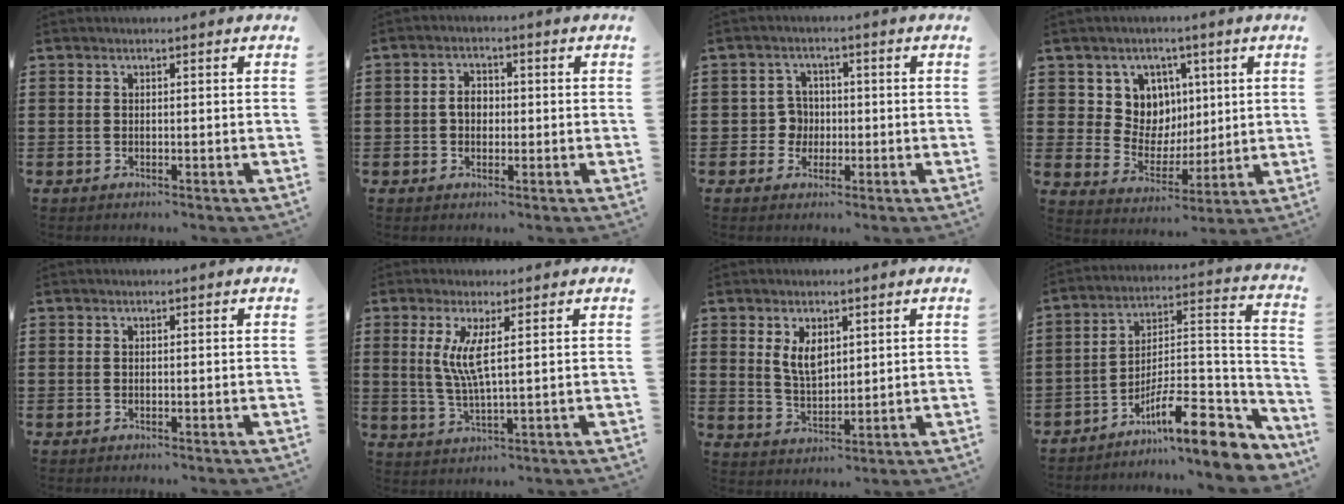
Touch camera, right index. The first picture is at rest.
{"total": 2.5, "force": [-0.2, 1.7, 1.8], "torque": [-0.037, 0.006, -0.004]}
{"total": 3.6, "force": [-0.6, 3.3, 1.5], "torque": [-0.039, 0.007, -0.013]}
{"total": 7.7, "force": [2.9, 7.0, 1.4], "torque": [-0.056, -0.016, 0.055]}
{"total": 0.0}
{"total": 5.7, "force": [1.6, 0.7, 5.4], "torque": [-0.123, -0.009, 0.021]}
{"total": 4.7, "force": [2.2, 2.4, 3.4], "torque": [-0.066, 0.003, 0.038]}
{"total": 11.8, "force": [-8.2, 2.8, 8.0], "torque": [-0.121, 0.014, -0.148]}